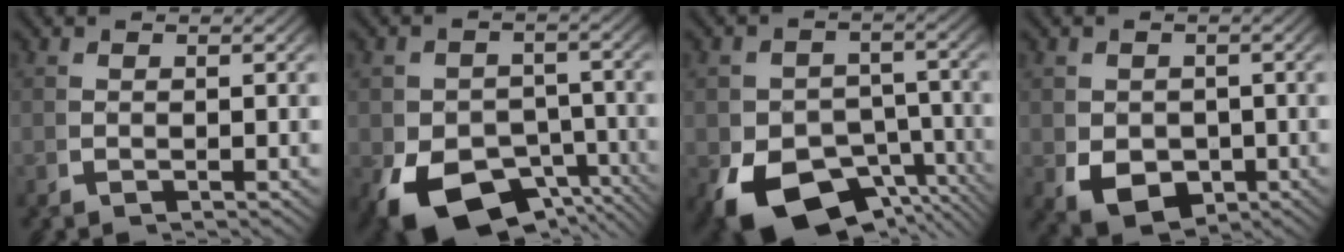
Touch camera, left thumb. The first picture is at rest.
{"total": 10.2, "force": [-5.5, 6.4, 5.7], "torque": [-0.105, -0.046, -0.080]}
{"total": 11.3, "force": [-6.5, 7.1, 5.9], "torque": [-0.110, -0.051, -0.092]}
{"total": 5.7, "force": [-1.7, 4.5, 3.1], "torque": [-0.070, -0.035, -0.015]}